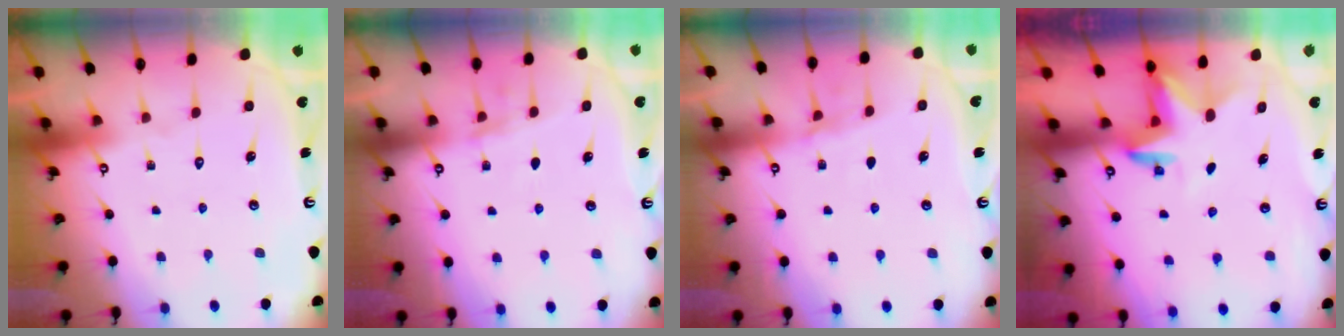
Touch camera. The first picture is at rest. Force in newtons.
{"total": 4.6, "press": 4.4, "slide": 1.4}
{"total": 4.3, "press": 4.1, "slide": 1.4}
{"total": 3.4, "press": 3.4, "slide": 0.1}